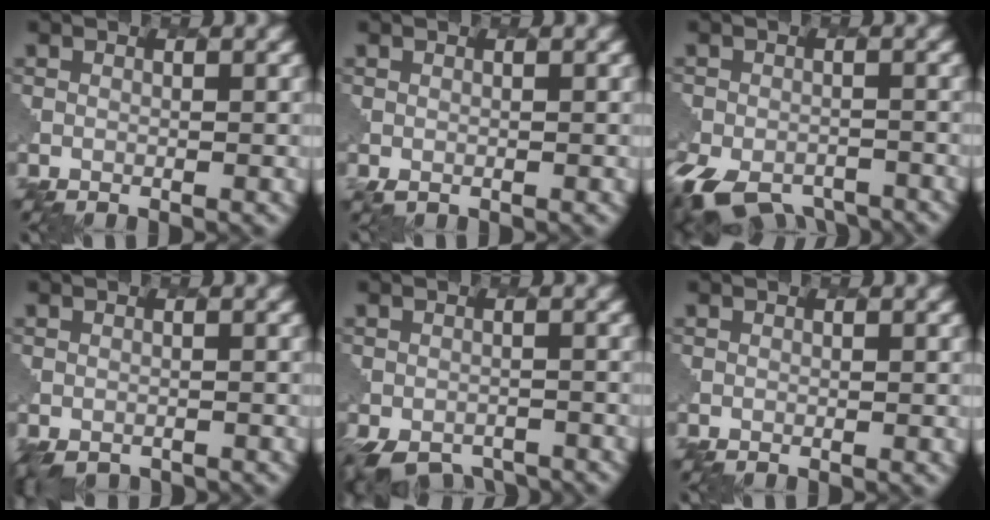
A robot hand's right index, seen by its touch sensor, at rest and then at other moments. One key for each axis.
{"total": 0.5, "fx": 0.0, "fy": 0.4, "fz": 0.3, "tx": -0.007, "ty": -0.006, "tz": -0.002}
{"total": 8.0, "fx": -6.0, "fy": 3.9, "fz": 3.5, "tx": -0.058, "ty": -0.030, "tz": -0.088}
{"total": 2.7, "fx": -2.3, "fy": 1.1, "fz": 0.9, "tx": -0.012, "ty": -0.017, "tz": -0.039}
{"total": 6.3, "fx": -5.1, "fy": 2.8, "fz": 2.4, "tx": -0.036, "ty": -0.029, "tz": -0.067}
{"total": 0.0}